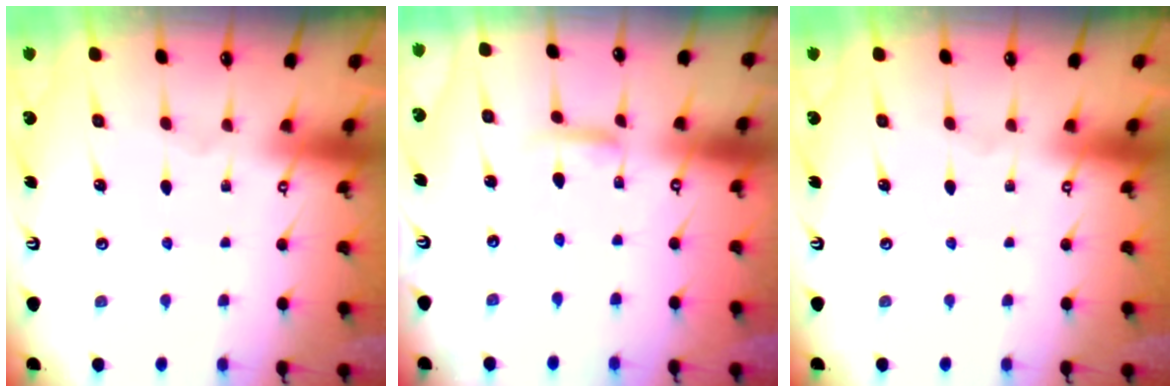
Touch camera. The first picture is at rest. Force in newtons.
{"total": 3.8, "press": 3.8, "slide": 0.1}
{"total": 0.0}